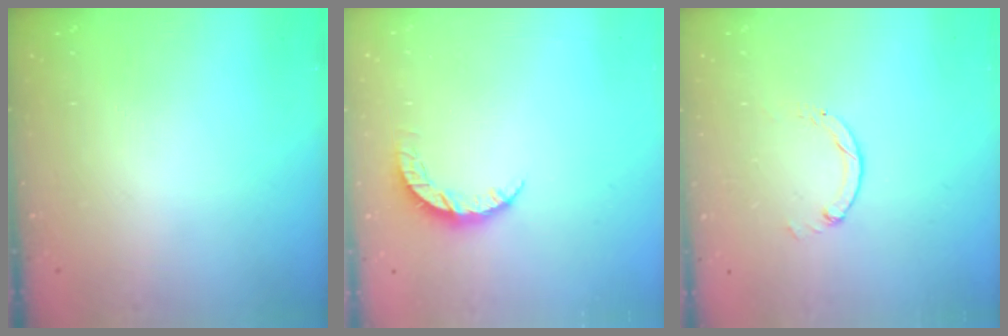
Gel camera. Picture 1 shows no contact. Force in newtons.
{"total": 5.2, "press": 5.1, "slide": 0.4}
{"total": 0.0}